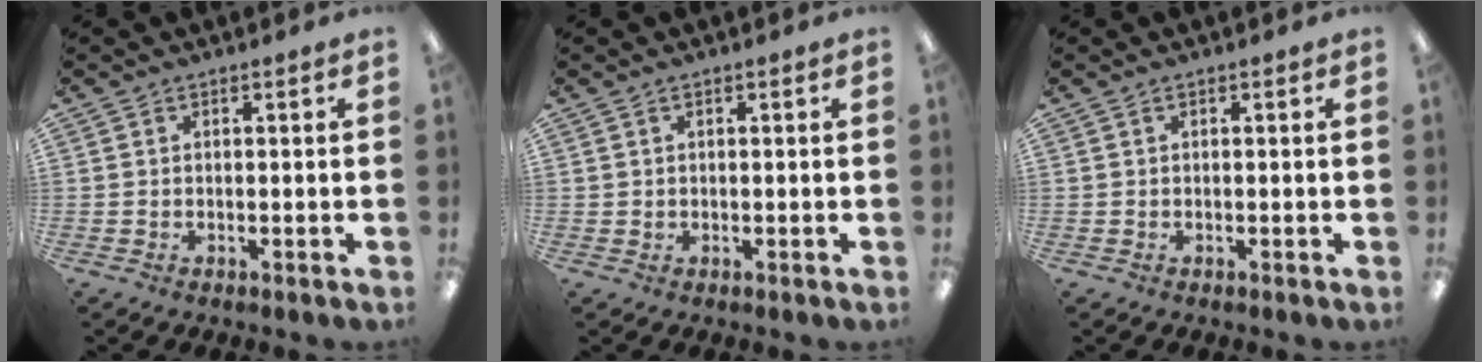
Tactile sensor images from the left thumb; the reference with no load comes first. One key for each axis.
{"total": 0.8, "fx": 0.4, "fy": 0.6, "fz": 0.2, "tx": -0.006, "ty": 0.006, "tz": 0.006}
{"total": 0.0}